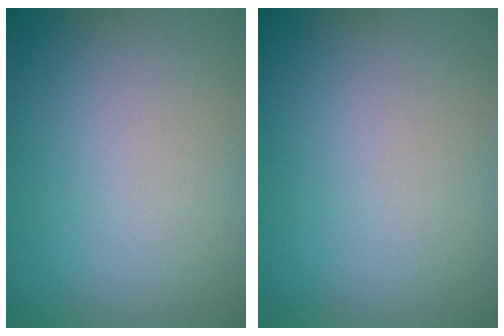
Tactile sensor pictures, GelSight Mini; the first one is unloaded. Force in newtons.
{"total": 0.0}